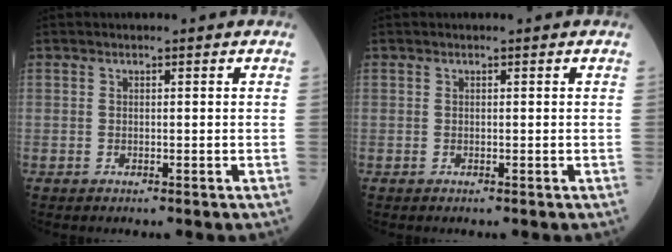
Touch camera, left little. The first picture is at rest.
{"total": 0.0}